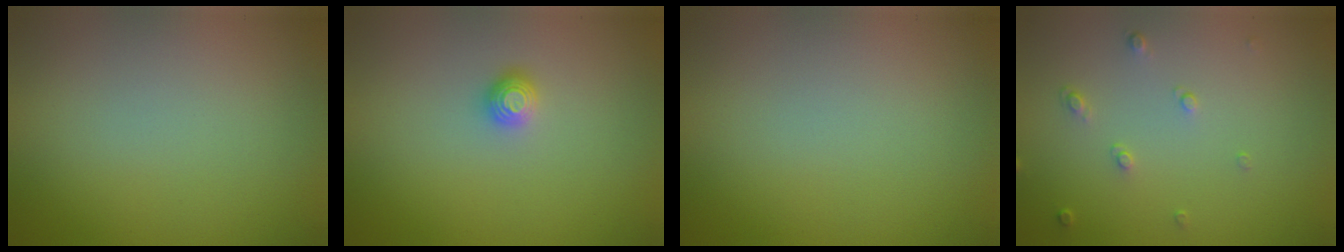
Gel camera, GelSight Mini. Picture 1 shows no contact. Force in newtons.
{"total": 1.1, "press": 1.1, "slide": 0.4}
{"total": 0.0}
{"total": 1.1, "press": 0.8, "slide": 0.8}